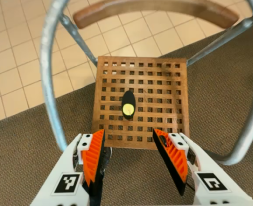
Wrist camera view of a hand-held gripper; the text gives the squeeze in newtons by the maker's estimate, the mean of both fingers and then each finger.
{"total": 0.0}